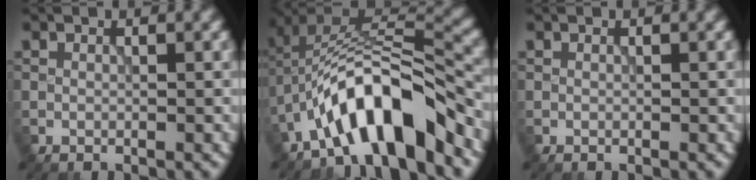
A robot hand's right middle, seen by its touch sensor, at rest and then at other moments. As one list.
[{"total": 10.5, "force": [-5.7, 3.6, 8.0], "torque": [-0.127, 0.017, -0.103]}, {"total": 0.0}]